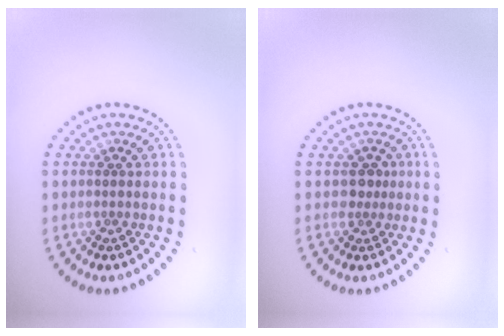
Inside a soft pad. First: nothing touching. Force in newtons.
{"total": 1.3, "press": 1.0, "slide": 0.8}